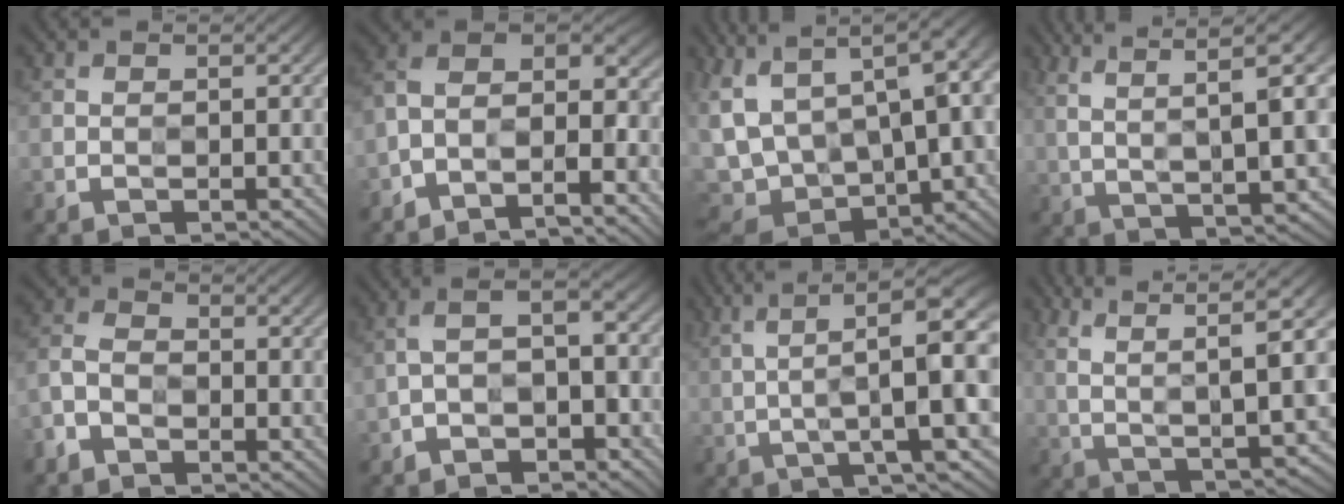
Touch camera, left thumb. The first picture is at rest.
{"total": 8.9, "force": [-5.7, 3.4, 5.9], "torque": [-0.098, -0.005, -0.113]}
{"total": 16.5, "force": [4.5, 9.0, 13.1], "torque": [-0.323, 0.003, 0.137]}
{"total": 10.5, "force": [4.4, 2.3, 9.2], "torque": [-0.170, 0.019, 0.083]}
{"total": 3.8, "force": [-2.5, 2.2, 1.7], "torque": [-0.044, 0.000, -0.068]}
{"total": 5.1, "force": [-3.1, 2.4, 3.3], "torque": [-0.054, 0.009, -0.063]}
{"total": 14.0, "force": [3.4, 3.0, 13.3], "torque": [-0.192, 0.024, 0.069]}
{"total": 10.1, "force": [2.9, 2.9, 9.2], "torque": [-0.187, 0.006, 0.056]}